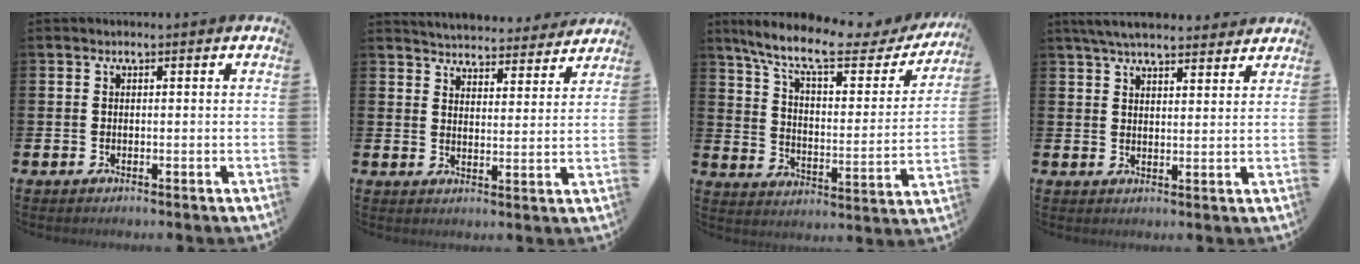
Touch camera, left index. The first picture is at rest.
{"total": 4.9, "force": [4.9, 0.7, -0.2], "torque": [-0.007, -0.041, 0.084]}
{"total": 11.1, "force": [9.1, 2.7, 5.7], "torque": [-0.143, -0.050, 0.152]}
{"total": 5.5, "force": [5.2, 1.0, 1.5], "torque": [-0.043, -0.015, 0.096]}